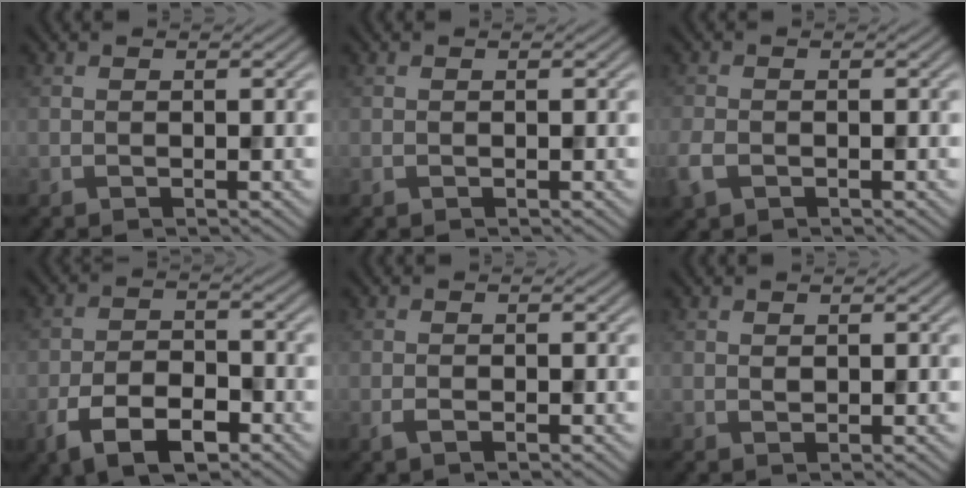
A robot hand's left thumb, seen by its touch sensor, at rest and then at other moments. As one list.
[{"total": 0.0}, {"total": 2.8, "force": [-1.4, 1.9, 1.6], "torque": [-0.047, -0.009, -0.035]}, {"total": 7.7, "force": [-4.4, 3.8, 5.0], "torque": [-0.093, -0.004, -0.087]}, {"total": 1.4, "force": [-0.7, 0.6, 1.0], "torque": [-0.024, -0.002, -0.014]}, {"total": 0.7, "force": [0.5, 0.4, 0.3], "torque": [-0.008, -0.001, 0.010]}]